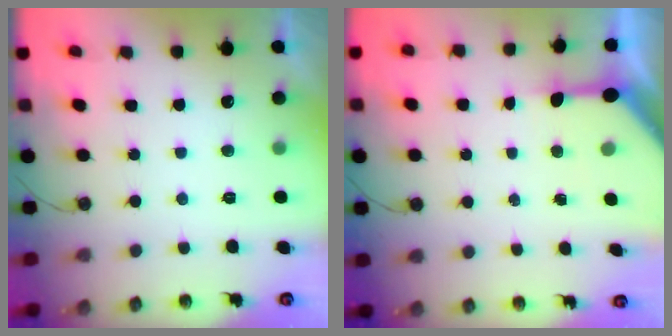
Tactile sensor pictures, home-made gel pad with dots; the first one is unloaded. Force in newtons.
{"total": 6.2, "press": 6.1, "slide": 0.7}